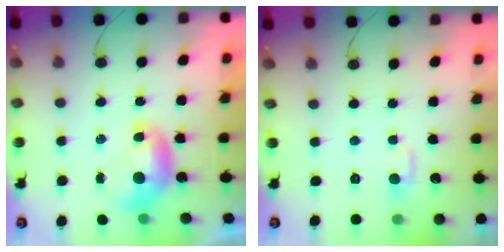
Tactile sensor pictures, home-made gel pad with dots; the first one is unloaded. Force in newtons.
{"total": 2.2, "press": 2.1, "slide": 0.5}